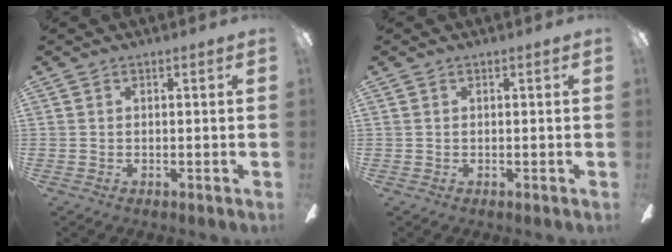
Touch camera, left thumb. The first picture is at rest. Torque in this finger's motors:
{"motor_torque": [-0.06, -0.16, -0.23, 0.12, 0.00]}